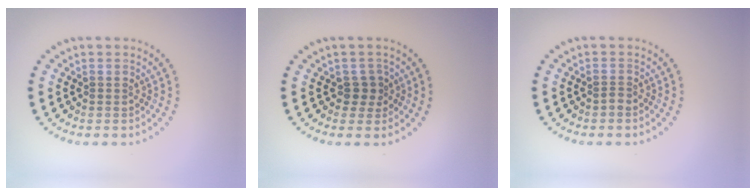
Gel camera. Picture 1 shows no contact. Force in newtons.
{"total": 1.7, "press": 1.3, "slide": 1.0}
{"total": 0.7, "press": 0.4, "slide": 0.6}